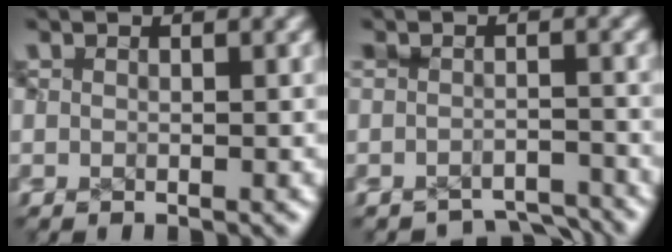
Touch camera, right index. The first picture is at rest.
{"total": 3.6, "force": [-3.1, 1.9, 0.1], "torque": [0.002, -0.005, -0.052]}